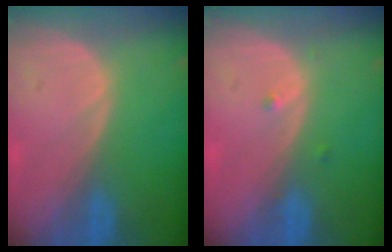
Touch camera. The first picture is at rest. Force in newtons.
{"total": 1.0, "press": 0.8, "slide": 0.6}